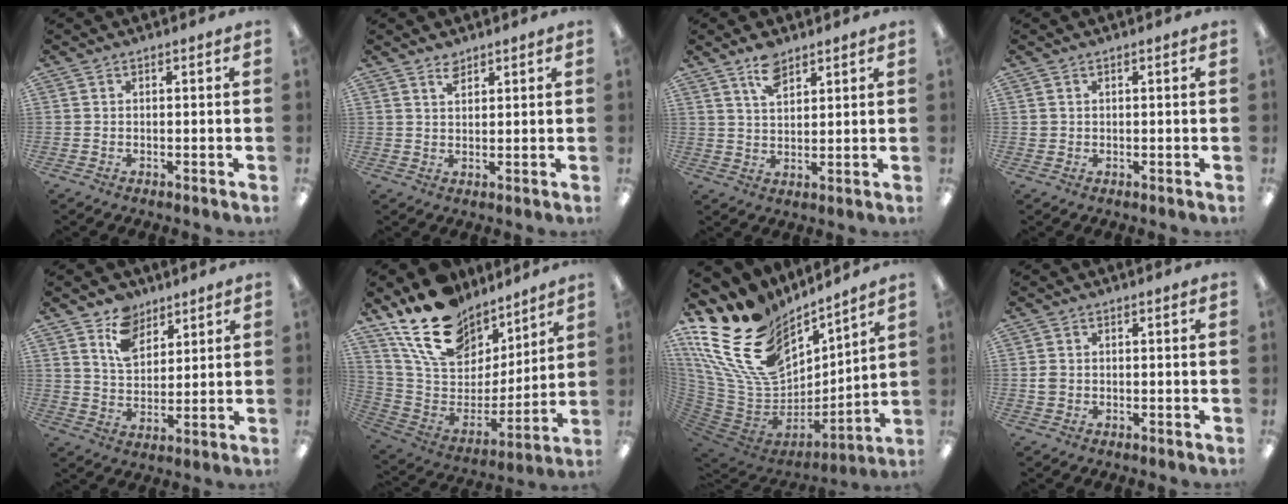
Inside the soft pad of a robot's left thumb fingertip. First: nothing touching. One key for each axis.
{"total": 3.2, "fx": 2.5, "fy": 1.4, "fz": 1.4, "tx": -0.024, "ty": -0.004, "tz": 0.045}
{"total": 6.9, "fx": 4.9, "fy": 3.1, "fz": 3.7, "tx": -0.068, "ty": -0.015, "tz": 0.089}
{"total": 0.8, "fx": 0.4, "fy": 0.6, "fz": 0.1, "tx": -0.003, "ty": 0.003, "tz": 0.006}
{"total": 9.7, "fx": 6.7, "fy": 6.1, "fz": 3.5, "tx": -0.064, "ty": -0.029, "tz": 0.126}
{"total": 20.5, "fx": 14.5, "fy": 11.6, "fz": 8.8, "tx": -0.161, "ty": -0.092, "tz": 0.267}
{"total": 22.8, "fx": 11.8, "fy": 14.1, "fz": 13.5, "tx": -0.297, "ty": -0.082, "tz": 0.235}
{"total": 1.8, "fx": 0.0, "fy": 1.5, "fz": 0.9, "tx": -0.017, "ty": 0.003, "tz": -0.001}